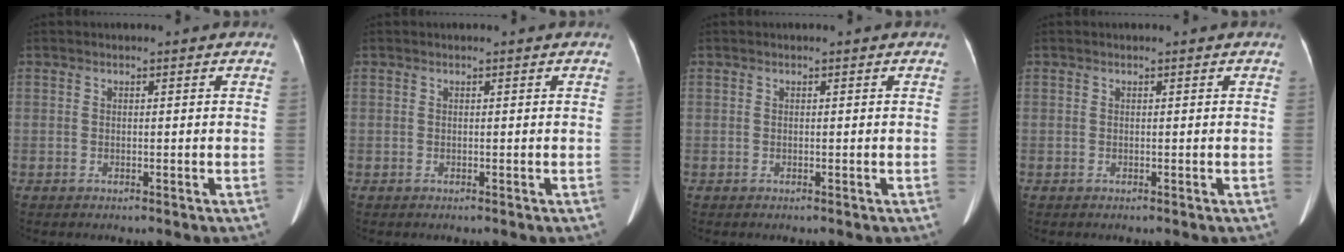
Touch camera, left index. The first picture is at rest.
{"total": 0.0}
{"total": 0.0}
{"total": 0.0}